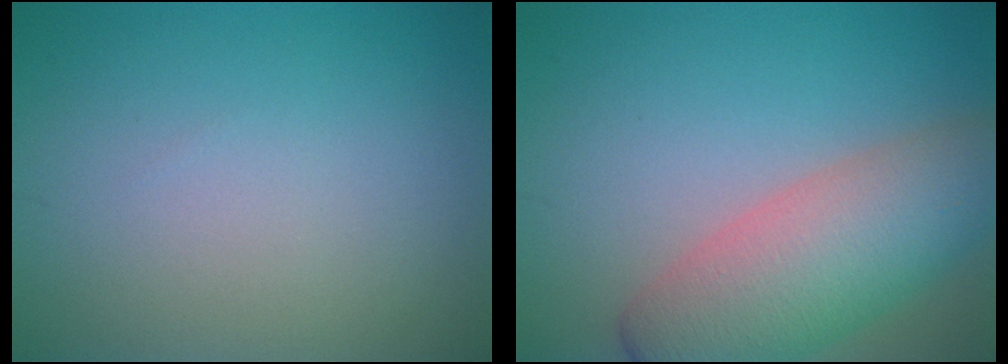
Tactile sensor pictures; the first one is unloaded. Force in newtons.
{"total": 8.0, "press": 8.0, "slide": 0.8}